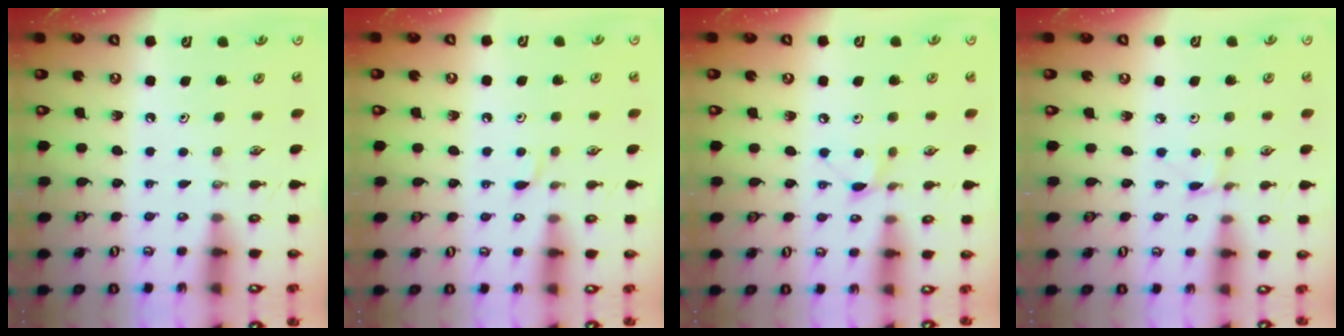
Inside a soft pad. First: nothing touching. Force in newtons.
{"total": 3.3, "press": 3.3, "slide": 0.6}
{"total": 6.4, "press": 6.4, "slide": 0.4}
{"total": 1.9, "press": 1.9, "slide": 0.2}